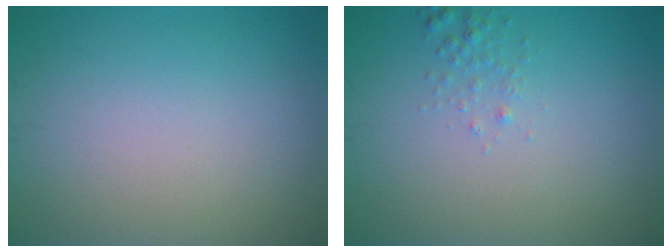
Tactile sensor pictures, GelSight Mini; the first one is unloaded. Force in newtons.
{"total": 0.9, "press": 0.9, "slide": 0.1}